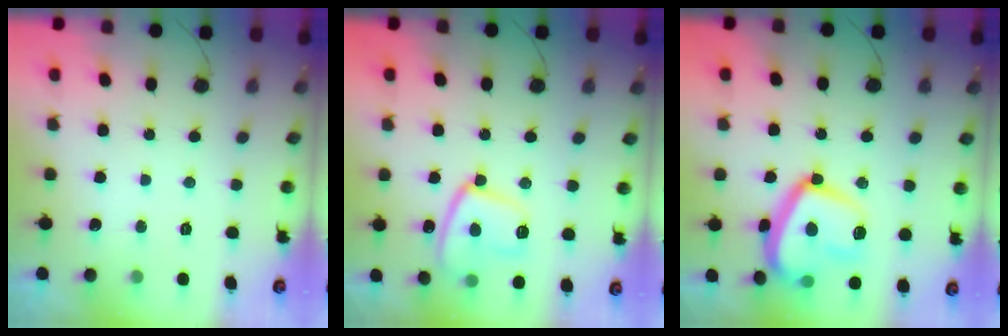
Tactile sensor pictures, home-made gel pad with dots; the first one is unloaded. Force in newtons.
{"total": 12.7, "press": 12.7, "slide": 1.3}
{"total": 17.0, "press": 17.0, "slide": 1.0}